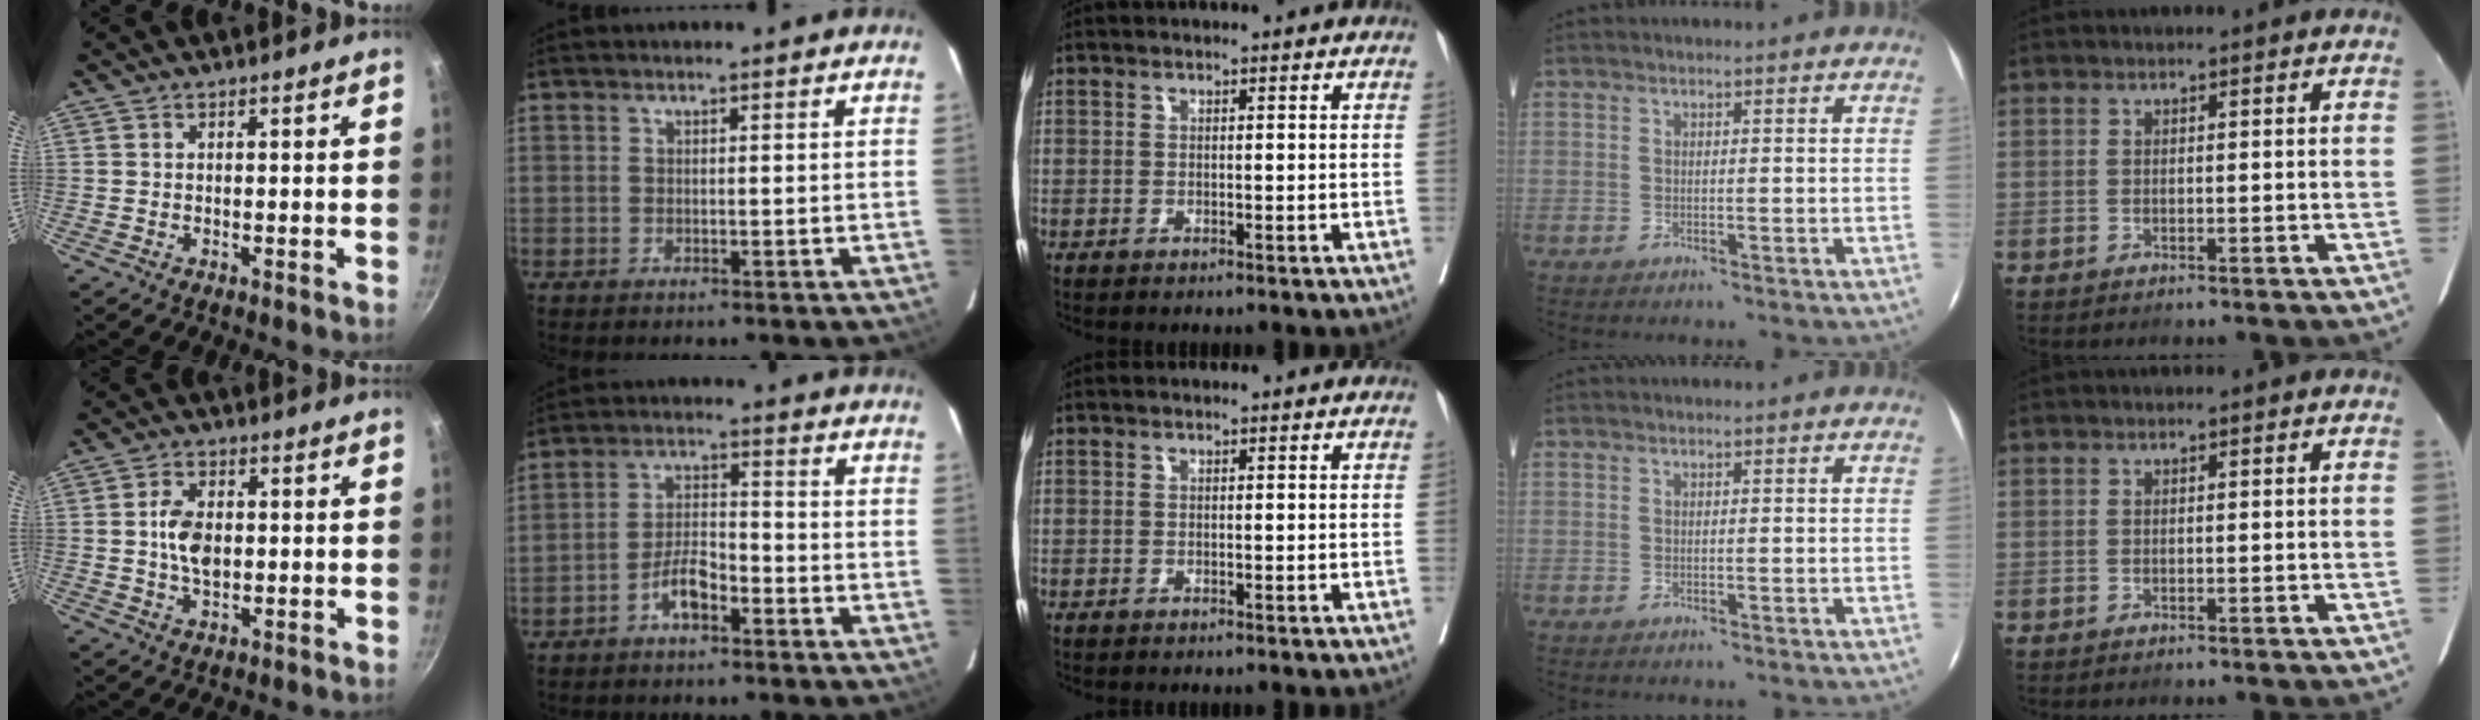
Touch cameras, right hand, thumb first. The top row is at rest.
{"thumb": {"total": 6.4, "force": [0.2, 3.9, 5.1], "torque": [-0.090, 0.003, 0.004]}, "index": {"total": 5.7, "force": [-3.3, 2.2, 4.1], "torque": [-0.087, 0.017, -0.061]}}